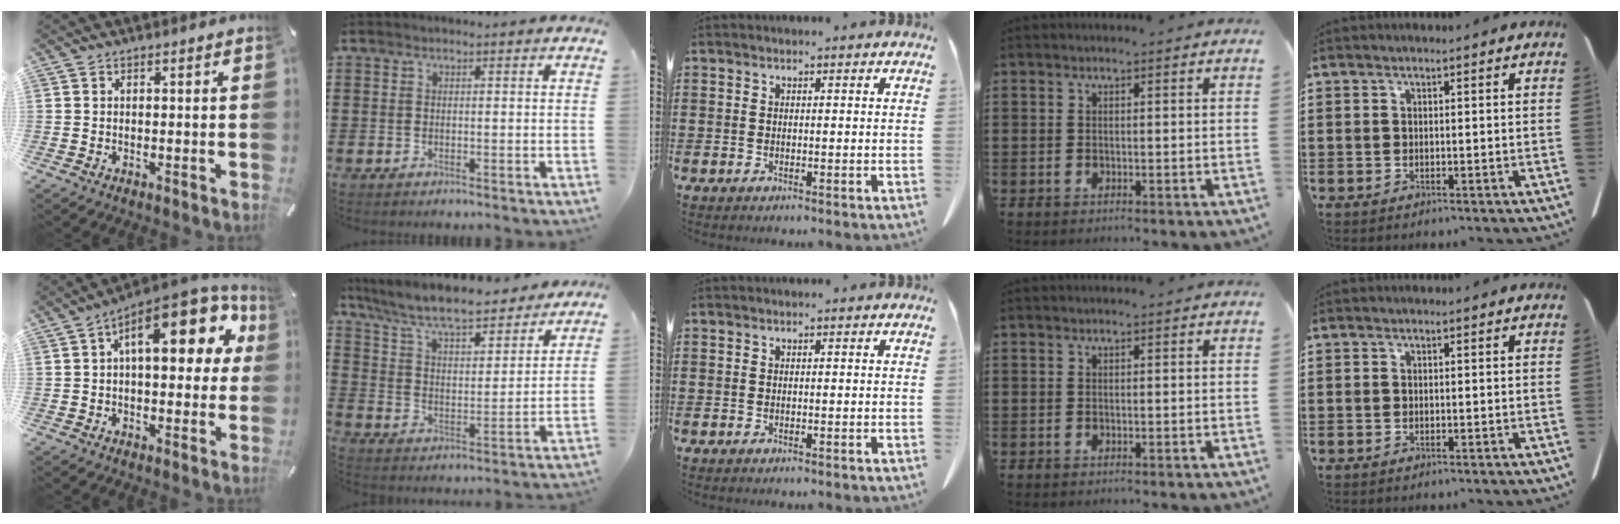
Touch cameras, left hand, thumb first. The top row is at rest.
{"thumb": {"total": 18.0, "force": [5.9, 8.4, 14.8], "torque": [-0.195, -0.029, 0.093]}, "index": {"total": 8.6, "force": [7.8, 1.1, 3.5], "torque": [-0.102, -0.044, 0.132]}}